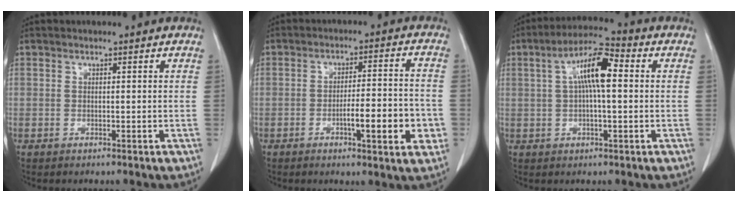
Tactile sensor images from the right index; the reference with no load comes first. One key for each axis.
{"total": 9.6, "fx": -3.1, "fy": 1.6, "fz": 8.9, "tx": -0.127, "ty": 0.006, "tz": -0.044}
{"total": 9.1, "fx": 1.5, "fy": 2.0, "fz": 8.7, "tx": -0.163, "ty": 0.026, "tz": 0.020}